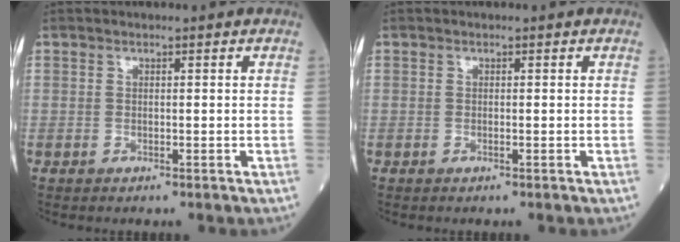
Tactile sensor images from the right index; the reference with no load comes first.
{"total": 0.0}